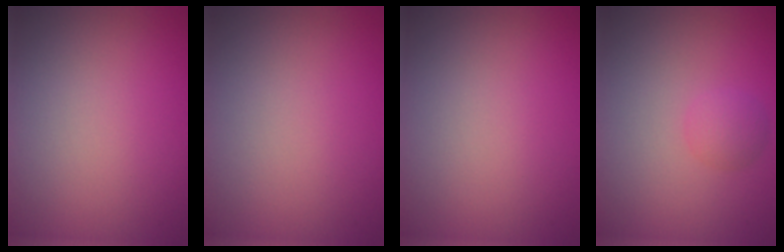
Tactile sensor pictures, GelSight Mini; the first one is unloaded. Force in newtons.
{"total": 0.0}
{"total": 0.0}
{"total": 1.5, "press": 1.5, "slide": 0.0}